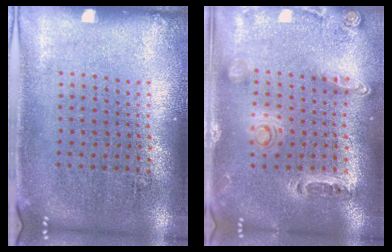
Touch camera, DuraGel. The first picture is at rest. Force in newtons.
{"total": 0.9, "press": 0.9, "slide": 0.2}